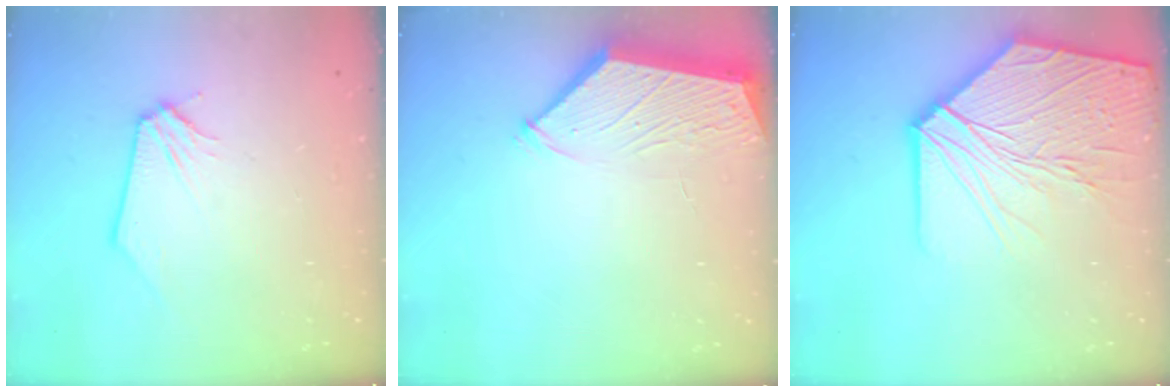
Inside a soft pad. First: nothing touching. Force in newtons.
{"total": 3.0, "press": 3.0, "slide": 0.4}
{"total": 18.7, "press": 18.4, "slide": 3.3}